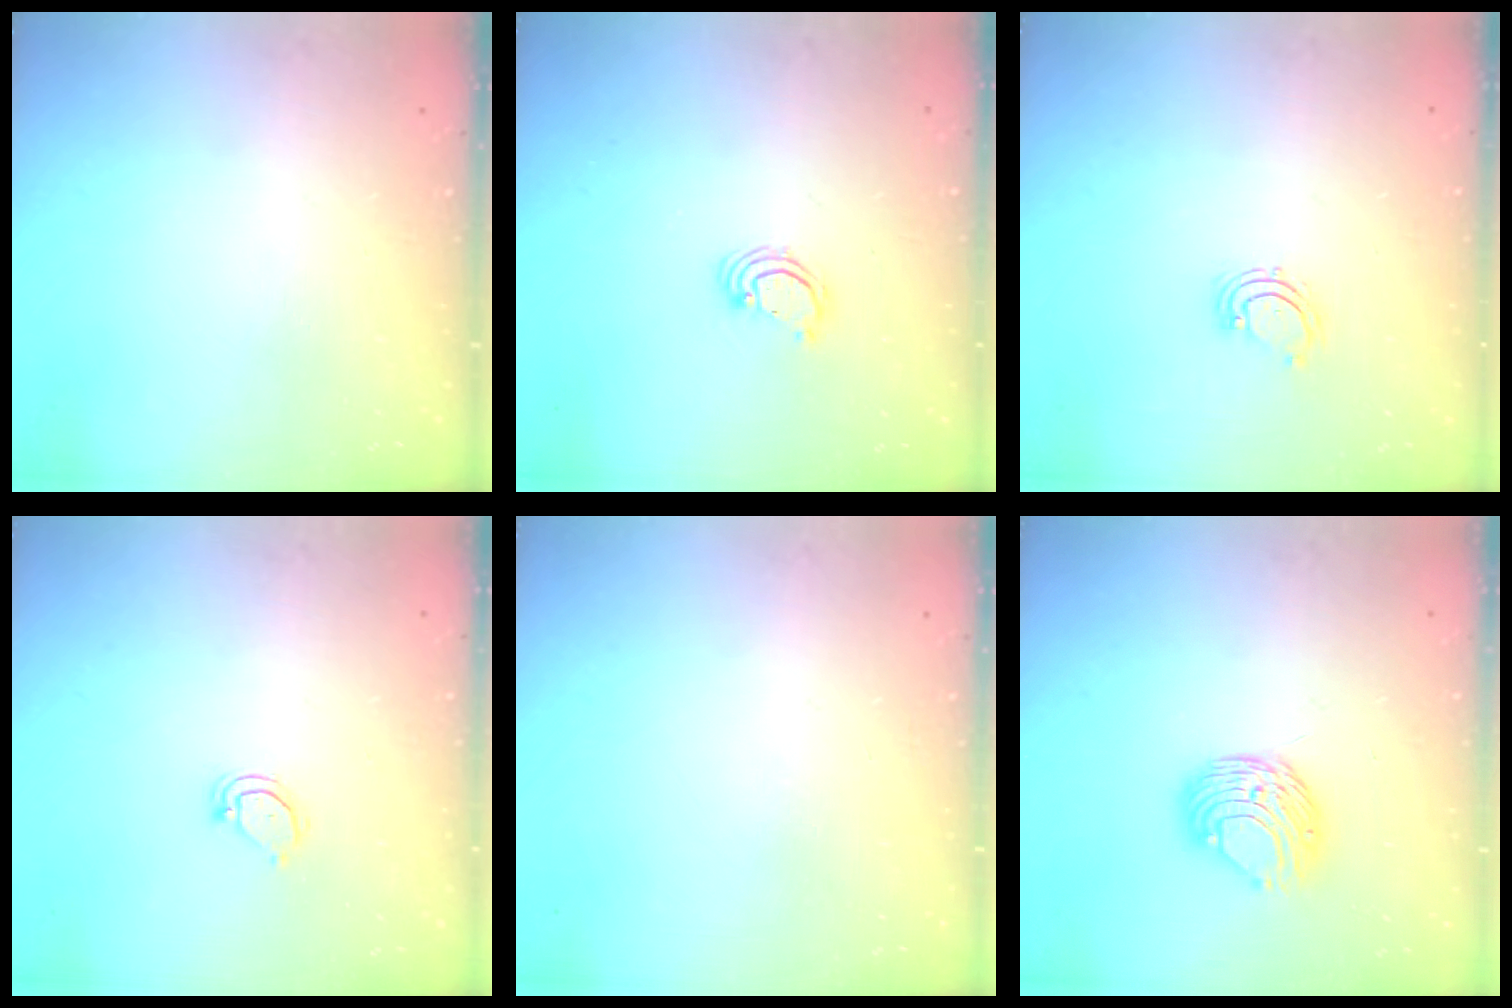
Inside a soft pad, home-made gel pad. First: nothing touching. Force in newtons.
{"total": 2.4, "press": 2.4, "slide": 0.1}
{"total": 2.9, "press": 2.9, "slide": 0.4}
{"total": 3.4, "press": 3.3, "slide": 0.5}
{"total": 0.0}
{"total": 8.9, "press": 8.9, "slide": 0.7}